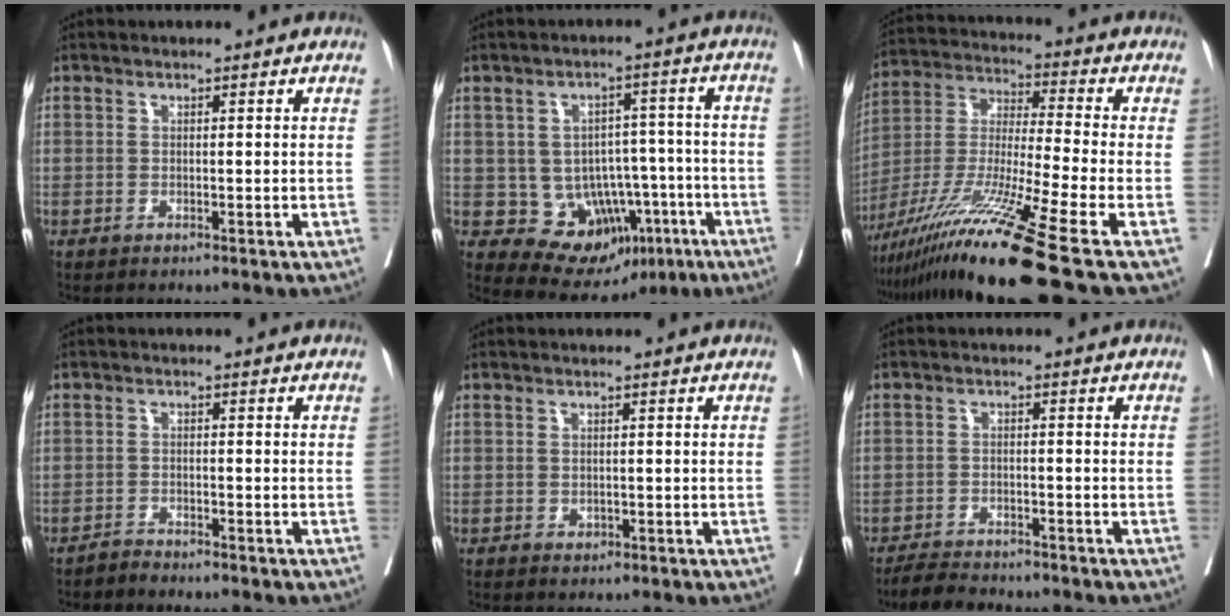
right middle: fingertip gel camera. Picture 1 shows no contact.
{"total": 12.1, "force": [-4.5, 9.1, 6.6], "torque": [-0.077, 0.032, -0.046]}
{"total": 19.5, "force": [-13.1, -2.1, 14.3], "torque": [-0.282, -0.042, -0.244]}
{"total": 1.6, "force": [-1.6, -0.2, 0.1], "torque": [-0.003, -0.003, -0.031]}
{"total": 0.7, "force": [-0.2, 0.6, 0.3], "torque": [-0.004, 0.001, -0.002]}
{"total": 4.7, "force": [-4.4, 1.0, 1.1], "torque": [-0.017, -0.012, -0.077]}